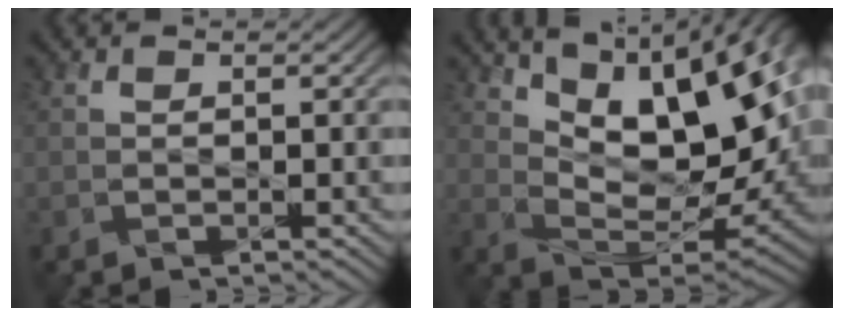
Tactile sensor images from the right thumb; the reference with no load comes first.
{"total": 15.8, "force": [6.6, 6.5, 12.7], "torque": [-0.227, 0.001, 0.114]}